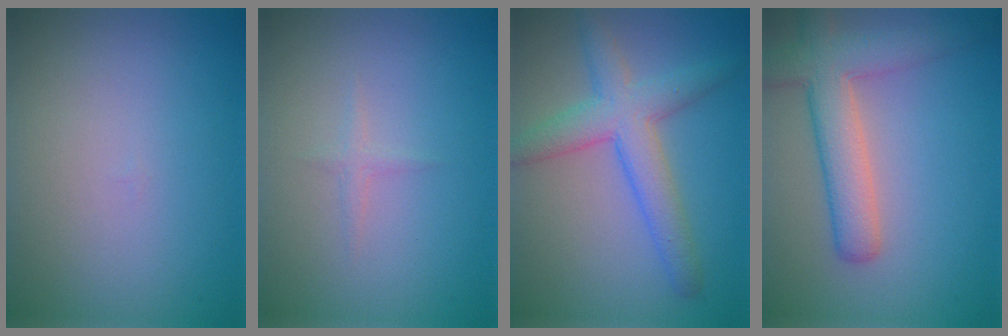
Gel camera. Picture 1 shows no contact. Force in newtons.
{"total": 0.7, "press": 0.7, "slide": 0.1}
{"total": 4.9, "press": 4.9, "slide": 0.1}
{"total": 5.4, "press": 5.4, "slide": 0.3}